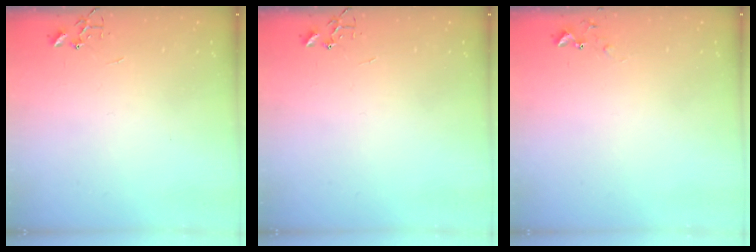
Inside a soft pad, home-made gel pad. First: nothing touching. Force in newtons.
{"total": 0.0}
{"total": 5.0, "press": 5.0, "slide": 0.5}